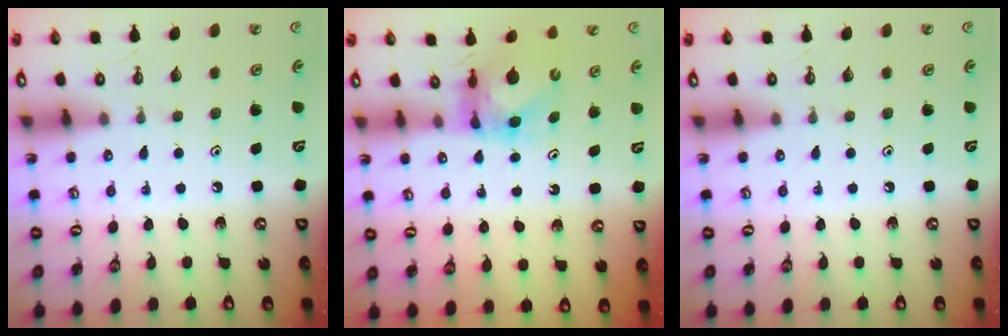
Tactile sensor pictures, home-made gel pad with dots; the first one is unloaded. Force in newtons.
{"total": 5.6, "press": 5.5, "slide": 0.6}
{"total": 0.0}